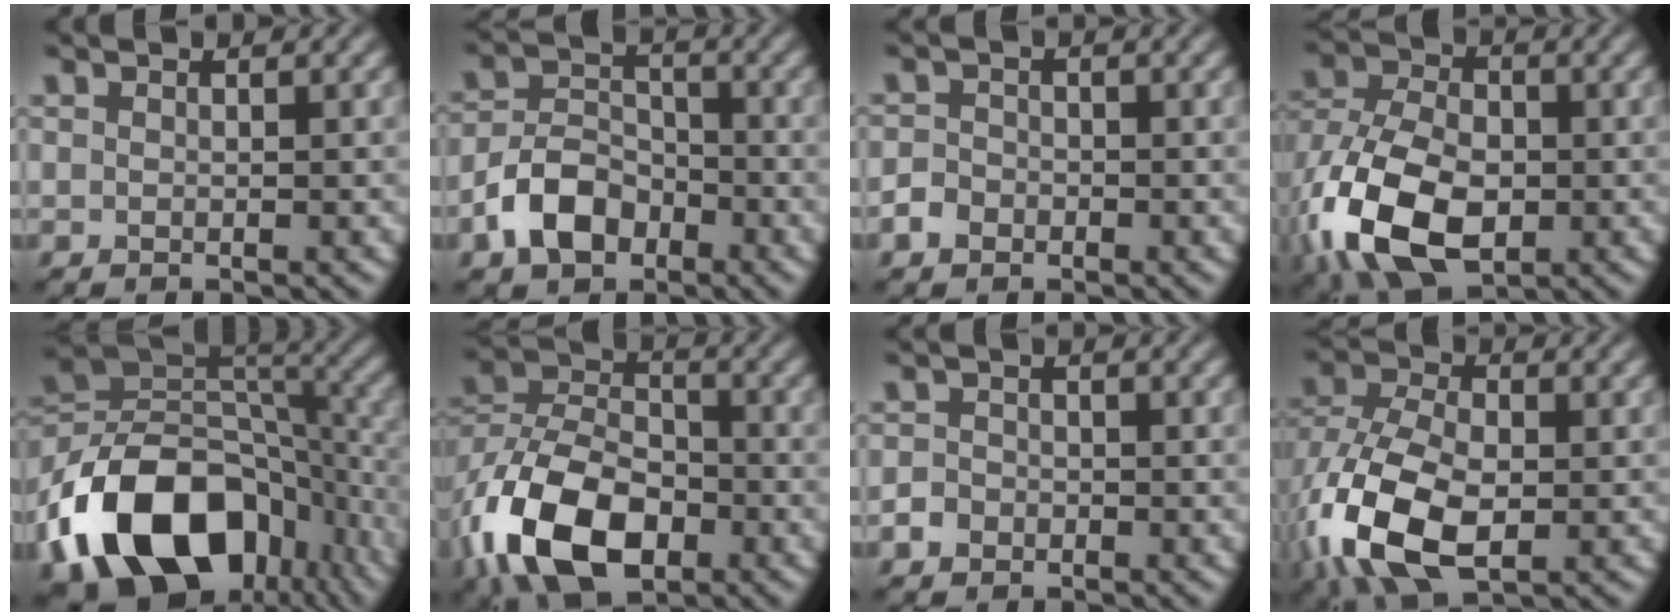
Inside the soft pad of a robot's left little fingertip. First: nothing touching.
{"total": 5.0, "force": [-2.9, 3.2, 2.5], "torque": [-0.049, 0.003, -0.059]}
{"total": 2.2, "force": [-1.2, 1.7, 0.5], "torque": [0.003, 0.004, -0.026]}
{"total": 12.7, "force": [-4.3, 7.7, 9.1], "torque": [-0.210, -0.018, -0.086]}
{"total": 16.1, "force": [-8.0, 10.1, 9.7], "torque": [-0.189, -0.003, -0.138]}
{"total": 11.8, "force": [-5.7, 6.9, 7.8], "torque": [-0.171, -0.005, -0.112]}
{"total": 2.2, "force": [-1.1, 1.8, 0.5], "torque": [0.004, 0.007, -0.028]}
{"total": 11.2, "force": [-3.2, 6.6, 8.5], "torque": [-0.202, -0.015, -0.064]}